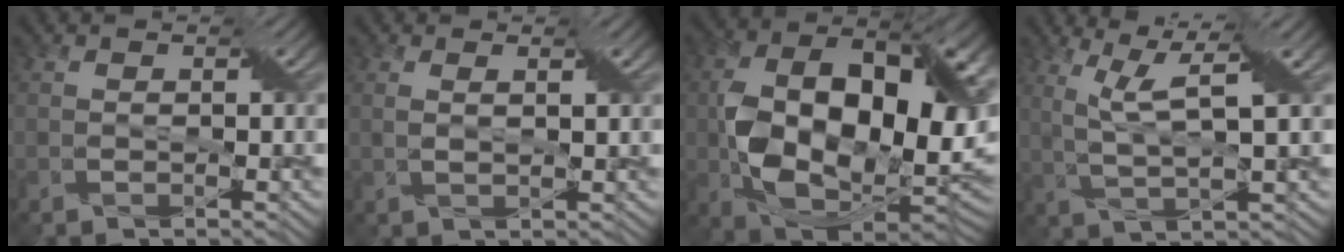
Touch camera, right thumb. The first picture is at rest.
{"total": 1.5, "force": [1.0, 0.1, 1.1], "torque": [-0.022, 0.000, 0.020]}
{"total": 19.5, "force": [-0.1, 12.9, 14.5], "torque": [-0.278, -0.045, 0.035]}
{"total": 6.1, "force": [3.0, 0.9, 5.2], "torque": [-0.115, 0.007, 0.063]}